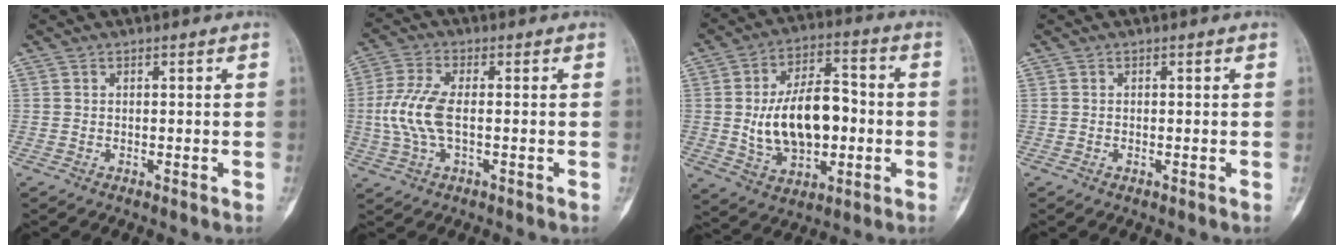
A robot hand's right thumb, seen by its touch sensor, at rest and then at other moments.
{"total": 8.6, "force": [-0.5, 3.7, 7.8], "torque": [-0.191, 0.007, -0.012]}
{"total": 16.5, "force": [-1.0, 9.7, 13.3], "torque": [-0.203, 0.021, -0.008]}
{"total": 0.0}